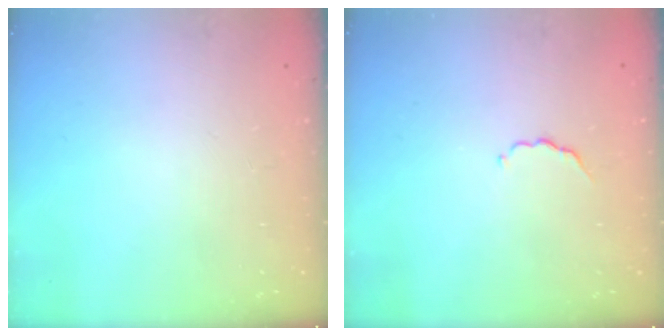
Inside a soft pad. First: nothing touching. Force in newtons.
{"total": 2.8, "press": 2.7, "slide": 0.5}